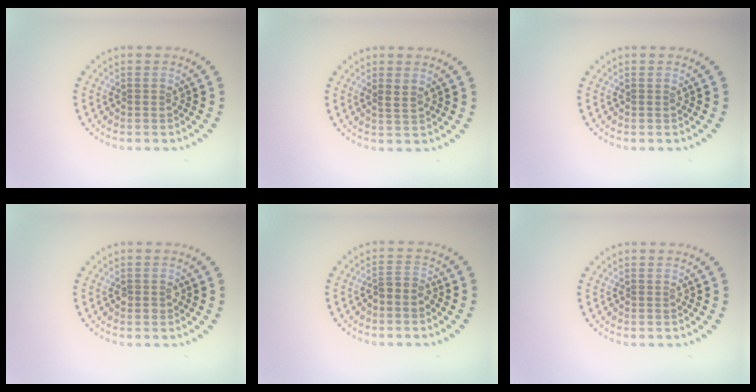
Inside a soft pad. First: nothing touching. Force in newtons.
{"total": 0.7, "press": 0.5, "slide": 0.4}
{"total": 0.0}
{"total": 1.1, "press": 1.0, "slide": 0.3}
{"total": 1.7, "press": 1.4, "slide": 1.0}
{"total": 0.0}